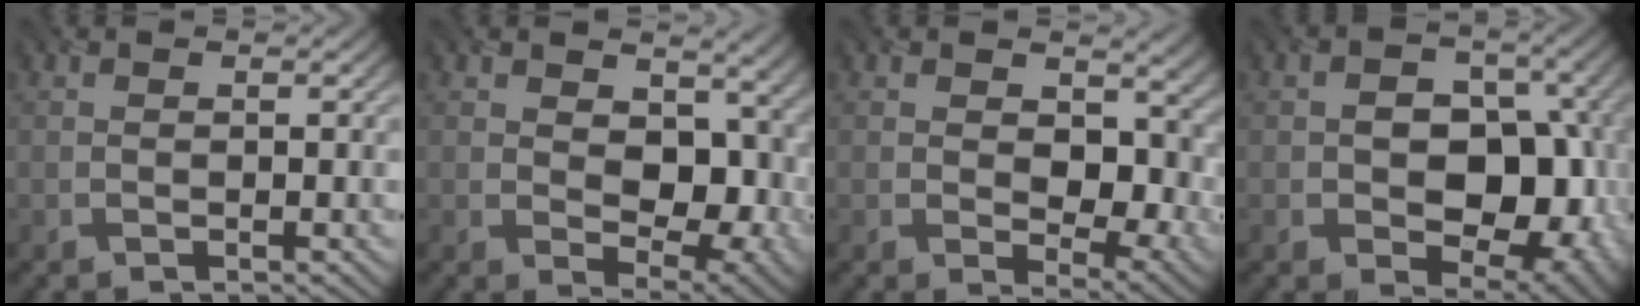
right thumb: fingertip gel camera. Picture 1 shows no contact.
{"total": 12.2, "force": [1.0, 7.7, 9.4], "torque": [-0.148, -0.018, 0.024]}
{"total": 10.9, "force": [0.8, 6.7, 8.6], "torque": [-0.128, -0.013, 0.014]}
{"total": 12.6, "force": [-1.9, 8.8, 8.9], "torque": [-0.101, -0.008, -0.019]}